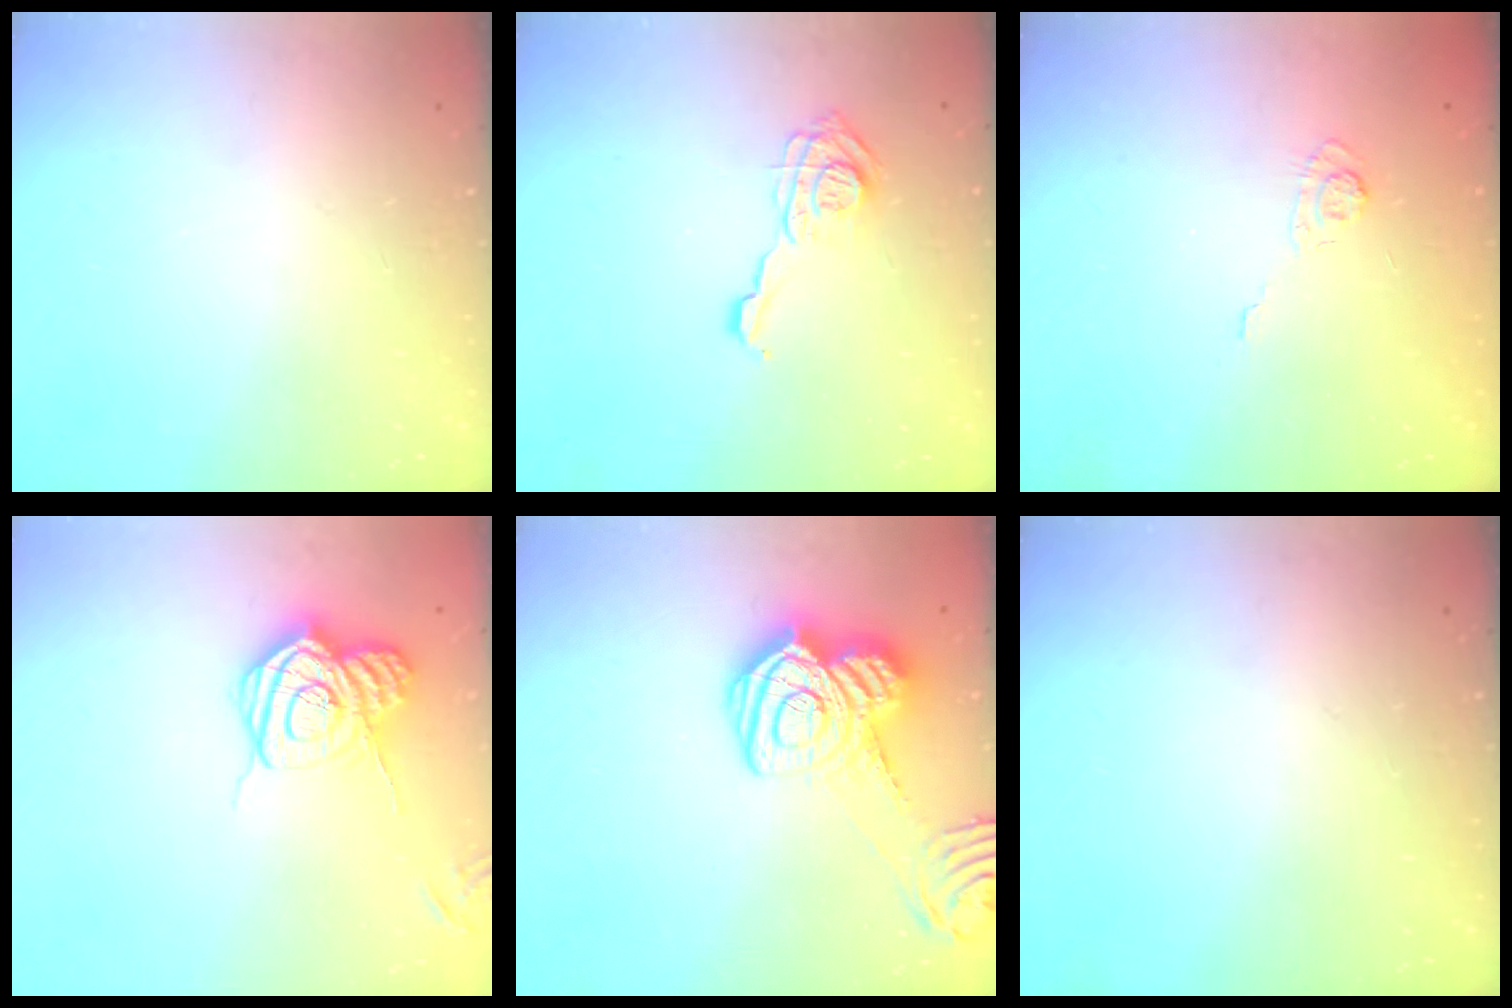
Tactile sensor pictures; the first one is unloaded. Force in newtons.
{"total": 10.4, "press": 10.4, "slide": 0.4}
{"total": 3.1, "press": 2.7, "slide": 1.6}
{"total": 14.1, "press": 14.0, "slide": 1.3}
{"total": 17.8, "press": 17.8, "slide": 1.2}
{"total": 0.0}